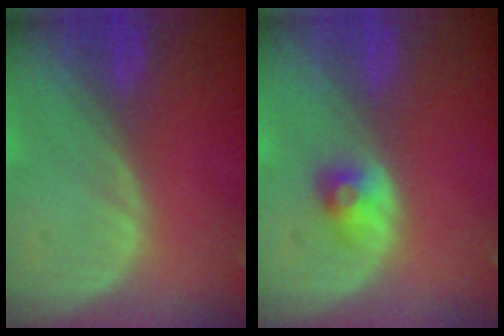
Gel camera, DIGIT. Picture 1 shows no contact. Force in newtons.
{"total": 2.7, "press": 2.4, "slide": 1.1}